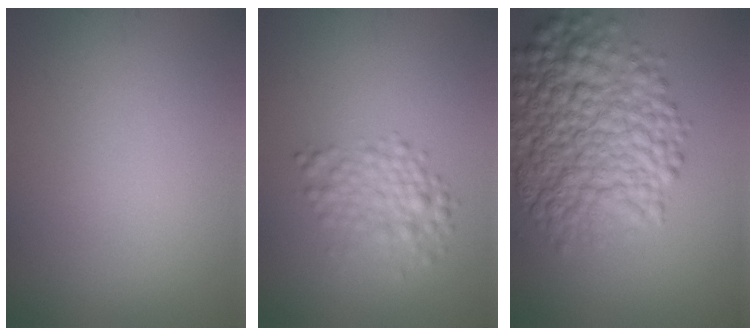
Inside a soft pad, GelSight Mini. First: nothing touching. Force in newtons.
{"total": 2.9, "press": 2.9, "slide": 0.1}
{"total": 9.7, "press": 9.7, "slide": 0.2}